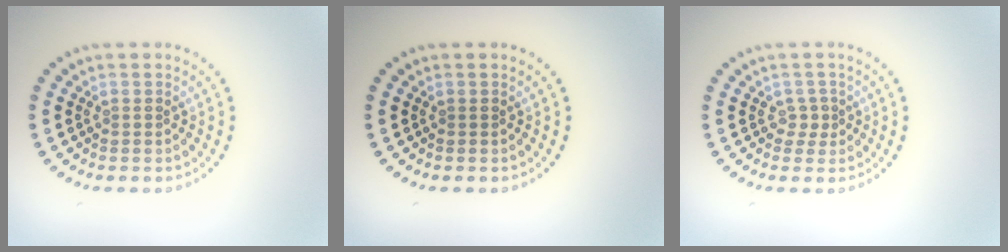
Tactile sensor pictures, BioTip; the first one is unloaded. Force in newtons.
{"total": 0.0}
{"total": 1.1, "press": 0.7, "slide": 0.7}